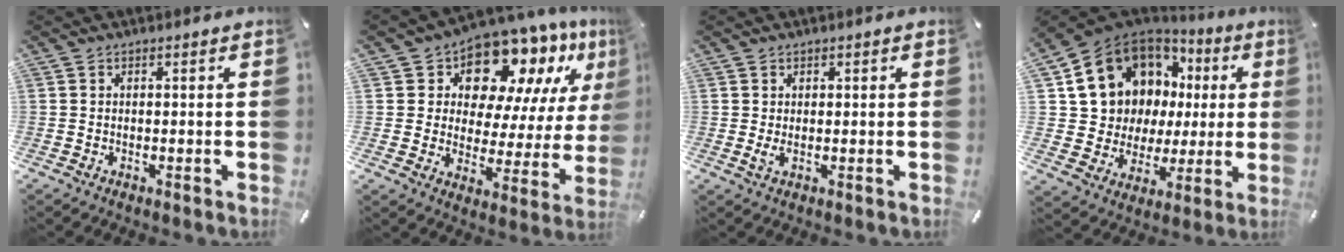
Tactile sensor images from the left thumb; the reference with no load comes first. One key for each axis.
{"total": 14.5, "fx": 11.6, "fy": 7.1, "fz": 5.0, "tx": -0.082, "ty": -0.102, "tz": 0.198}
{"total": 1.7, "fx": 0.2, "fy": 0.9, "fz": 1.4, "tx": -0.018, "ty": -0.003, "tz": 0.002}
{"total": 15.0, "fx": 6.2, "fy": 12.5, "fz": 5.4, "tx": -0.105, "ty": -0.050, "tz": 0.136}